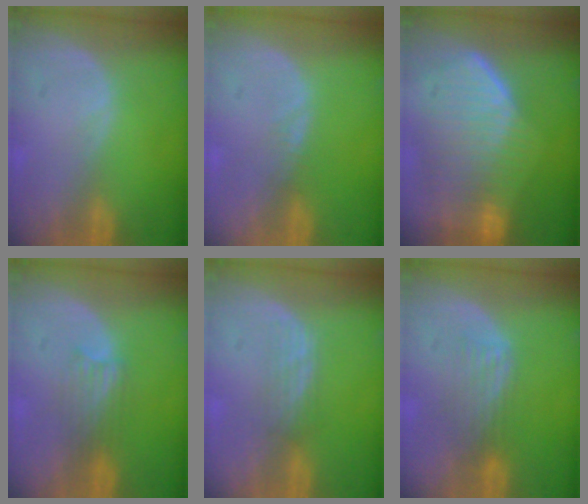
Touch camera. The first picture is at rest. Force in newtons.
{"total": 0.8, "press": 0.8, "slide": 0.1}
{"total": 10.8, "press": 9.4, "slide": 5.3}
{"total": 3.3, "press": 2.9, "slide": 1.5}
{"total": 2.3, "press": 2.2, "slide": 0.3}
{"total": 4.2, "press": 3.4, "slide": 2.5}